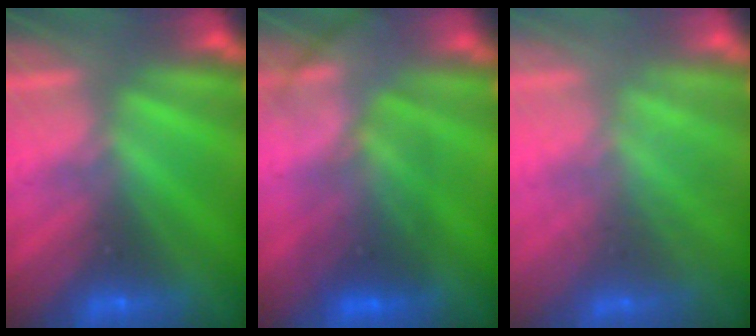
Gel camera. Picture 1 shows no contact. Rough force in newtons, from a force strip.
{"total": 2.6}
{"total": 2.2}